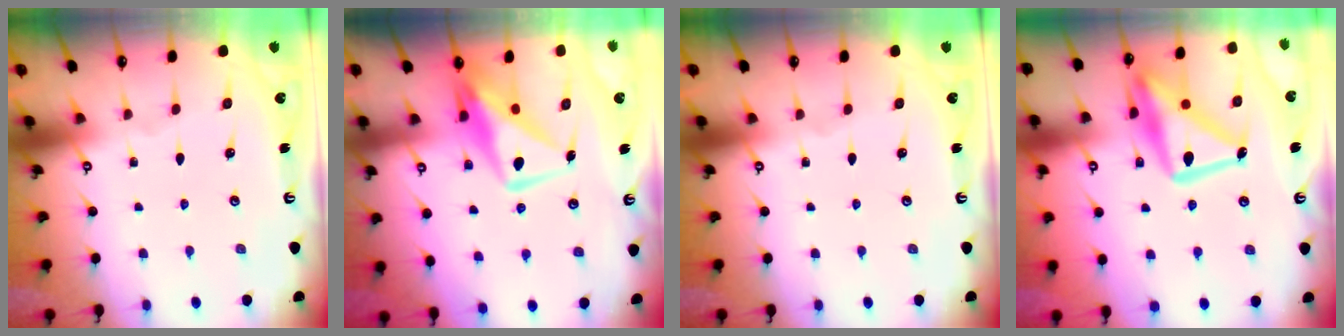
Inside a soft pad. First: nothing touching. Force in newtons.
{"total": 10.9, "press": 10.9, "slide": 1.0}
{"total": 0.0}
{"total": 18.0, "press": 17.9, "slide": 1.6}